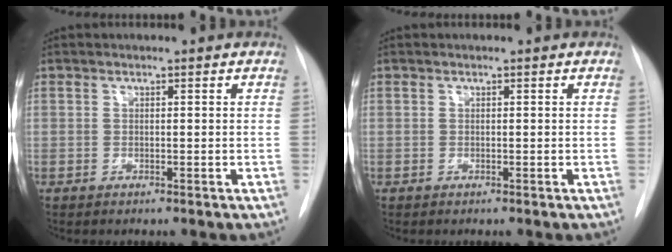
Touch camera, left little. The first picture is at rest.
{"total": 0.0}